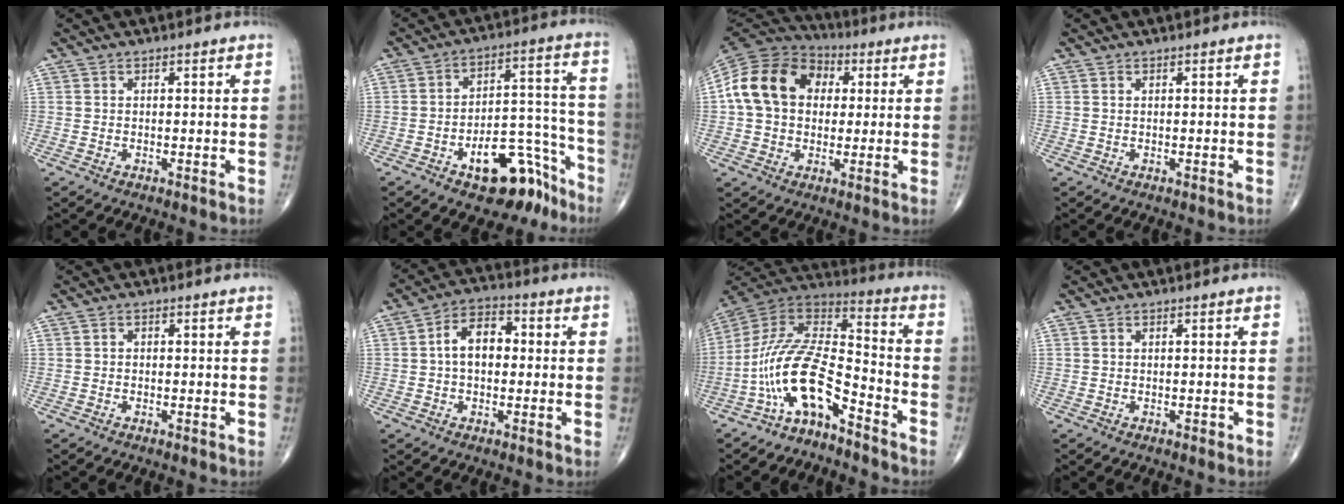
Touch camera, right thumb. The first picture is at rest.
{"total": 15.6, "force": [-9.2, 7.6, 9.9], "torque": [-0.087, 0.093, -0.129]}
{"total": 17.0, "force": [2.7, 13.0, 10.7], "torque": [-0.185, 0.026, 0.039]}
{"total": 0.0}
{"total": 0.5, "force": [-0.2, 0.4, 0.2], "torque": [0.002, 0.003, -0.008]}
{"total": 8.0, "force": [0.4, 5.2, 6.1], "torque": [-0.087, 0.027, -0.004]}
{"total": 14.6, "force": [-8.3, 5.7, 10.6], "torque": [-0.201, 0.095, -0.161]}
{"total": 0.6, "force": [-0.1, 0.4, 0.4], "torque": [-0.006, 0.000, -0.002]}